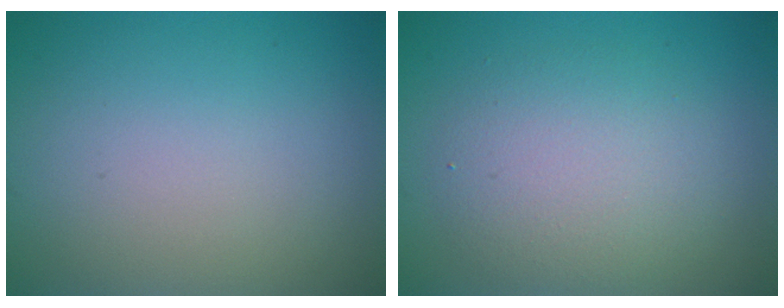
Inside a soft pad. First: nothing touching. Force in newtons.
{"total": 4.3, "press": 4.3, "slide": 0.2}